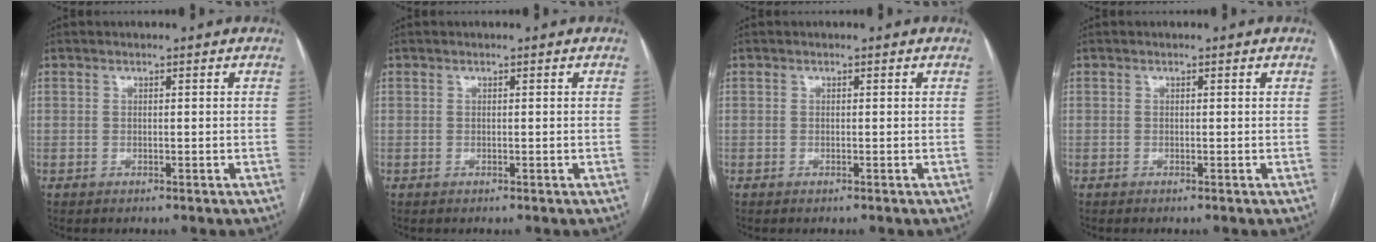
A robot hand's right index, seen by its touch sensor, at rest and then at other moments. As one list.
[{"total": 0.0}, {"total": 0.0}, {"total": 0.0}]